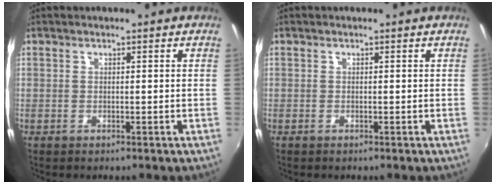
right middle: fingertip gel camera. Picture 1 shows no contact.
{"total": 0.0}